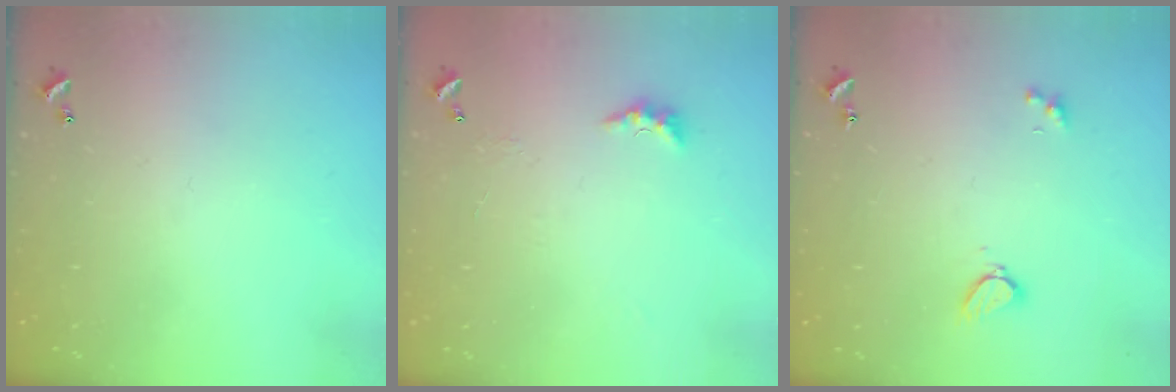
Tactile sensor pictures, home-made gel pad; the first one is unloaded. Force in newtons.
{"total": 3.0, "press": 2.9, "slide": 0.7}
{"total": 2.2, "press": 2.2, "slide": 0.3}